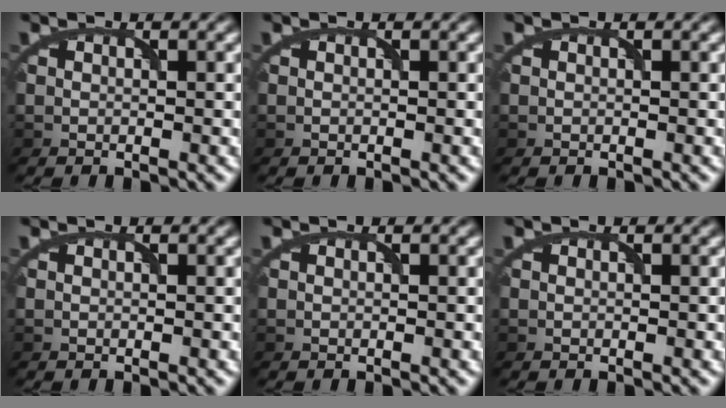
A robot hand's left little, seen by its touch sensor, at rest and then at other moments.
{"total": 0.0}
{"total": 0.0}
{"total": 0.0}
{"total": 0.0}
{"total": 0.0}